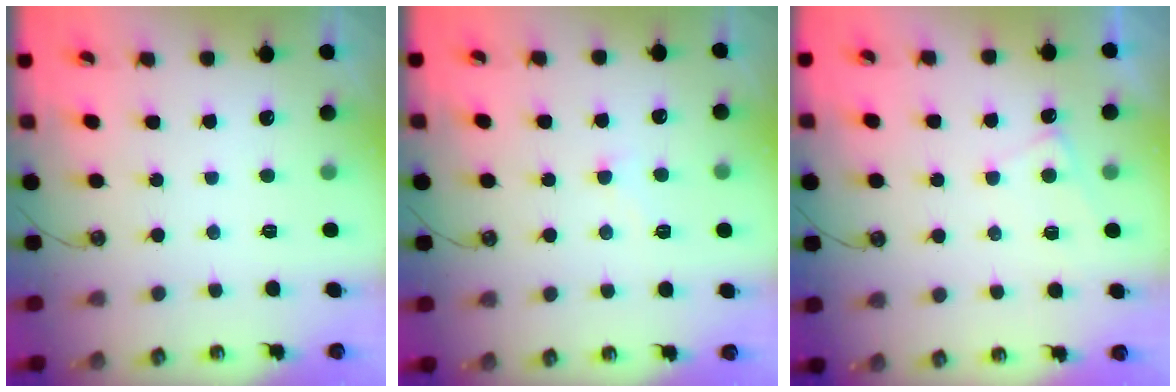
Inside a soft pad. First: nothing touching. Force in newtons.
{"total": 0.9, "press": 0.7, "slide": 0.5}
{"total": 4.1, "press": 4.1, "slide": 0.3}